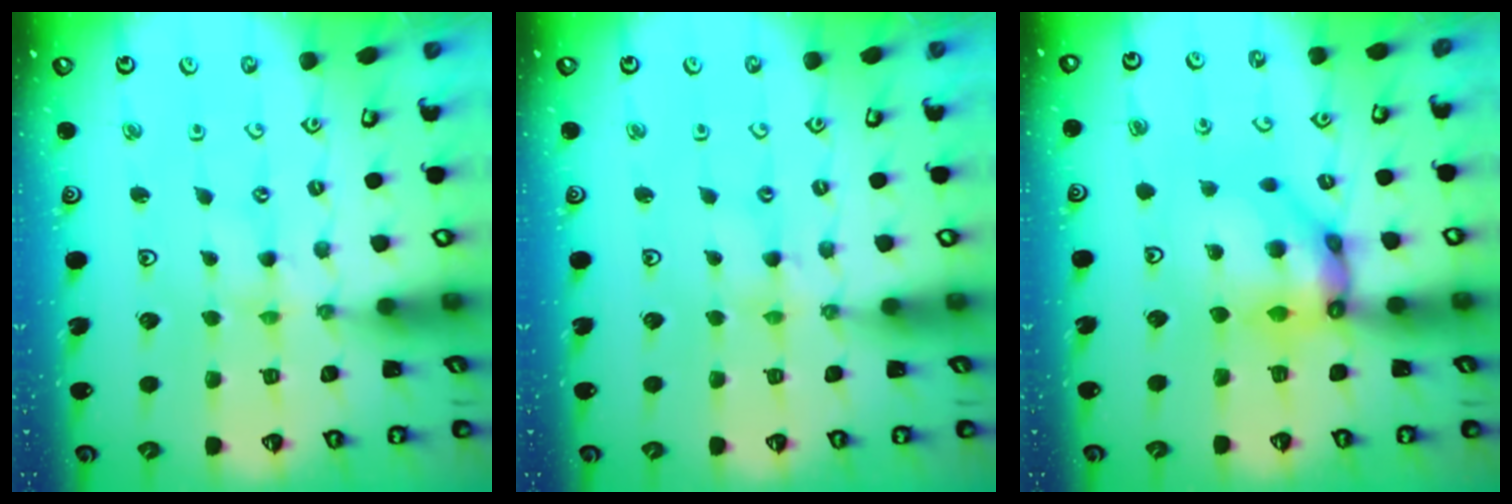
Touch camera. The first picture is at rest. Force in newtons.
{"total": 1.7, "press": 1.7, "slide": 0.2}
{"total": 11.9, "press": 11.9, "slide": 1.0}